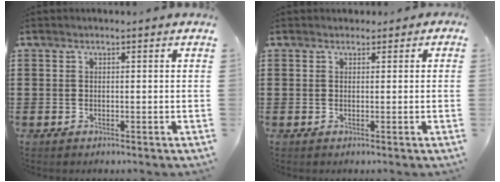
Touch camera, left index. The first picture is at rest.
{"total": 0.8, "force": [0.3, 0.7, 0.2], "torque": [-0.006, 0.006, 0.007]}